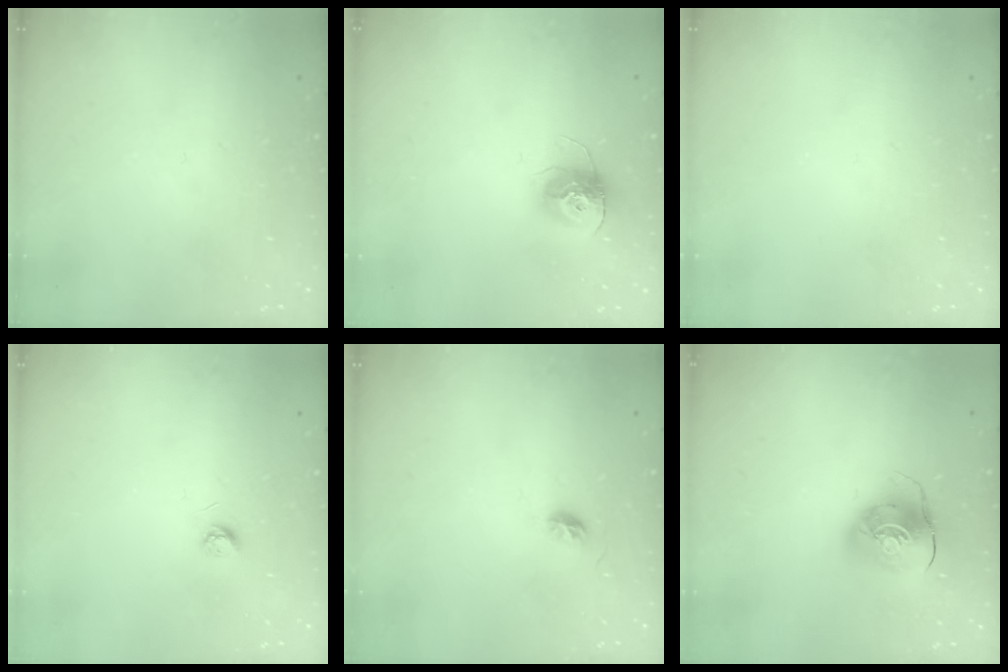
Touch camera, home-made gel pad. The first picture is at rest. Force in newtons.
{"total": 12.3, "press": 12.3, "slide": 1.0}
{"total": 0.0}
{"total": 3.7, "press": 3.7, "slide": 0.3}
{"total": 5.3, "press": 5.2, "slide": 1.0}
{"total": 9.4, "press": 9.3, "slide": 1.3}